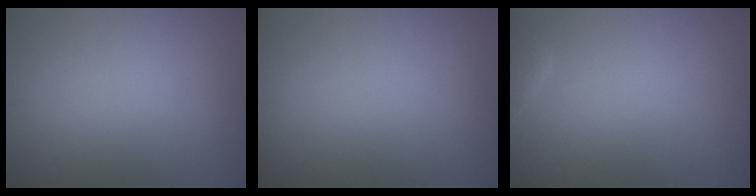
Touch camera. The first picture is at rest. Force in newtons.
{"total": 0.0}
{"total": 1.1, "press": 1.1, "slide": 0.1}